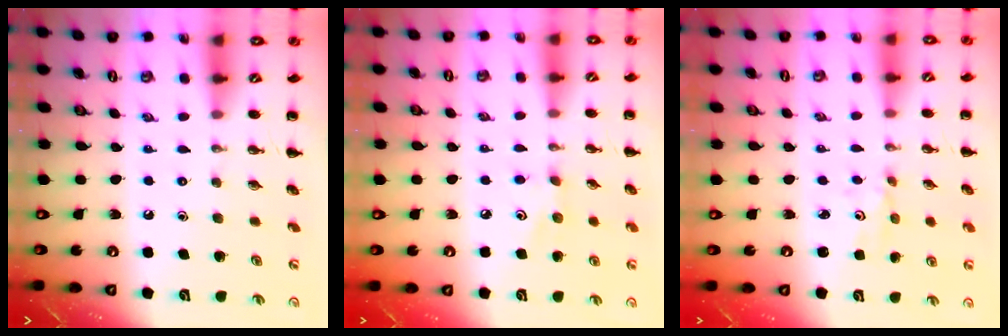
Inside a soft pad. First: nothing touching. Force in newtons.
{"total": 3.5, "press": 3.4, "slide": 0.9}
{"total": 2.1, "press": 2.0, "slide": 0.6}